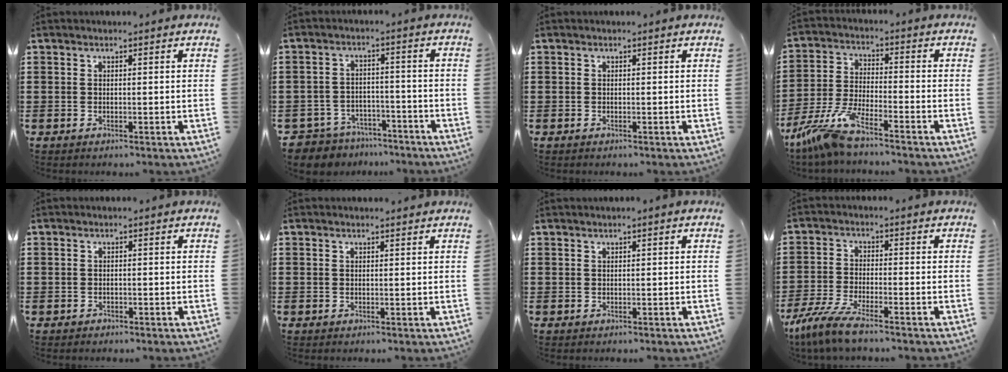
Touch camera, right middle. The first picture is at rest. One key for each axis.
{"total": 5.2, "fx": -5.1, "fy": 1.3, "fz": 0.0, "tx": -0.019, "ty": 0.007, "tz": -0.111}
{"total": 0.0}
{"total": 7.8, "fx": -6.7, "fy": 0.2, "fz": 4.1, "tx": -0.109, "ty": -0.015, "tz": -0.137}
{"total": 1.0, "fx": -0.7, "fy": 0.7, "fz": 0.0, "tx": 0.000, "ty": 0.004, "tz": -0.016}
{"total": 0.0}
{"total": 0.0}
{"total": 6.1, "fx": -5.1, "fy": 0.6, "fz": 3.3, "tx": -0.088, "ty": -0.016, "tz": -0.104}